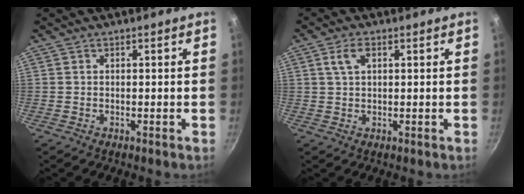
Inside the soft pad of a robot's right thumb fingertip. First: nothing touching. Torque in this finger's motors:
{"motor_torque": [-0.11, 0.87, 0.67, 0.21, 0.00]}